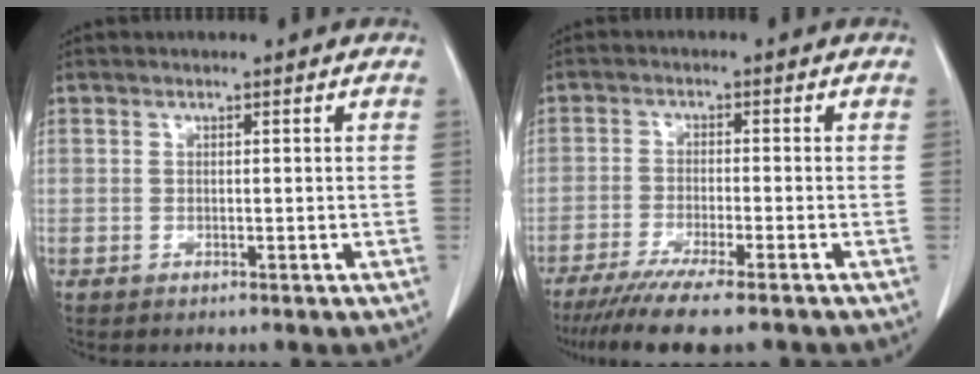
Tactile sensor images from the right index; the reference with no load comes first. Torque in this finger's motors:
{"motor_torque": [1.16, -0.98, 0.46, 0.16]}